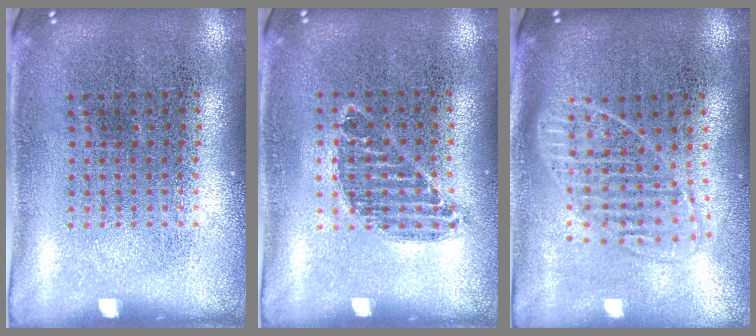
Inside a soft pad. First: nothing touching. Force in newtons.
{"total": 0.7, "press": 0.7, "slide": 0.2}
{"total": 1.7, "press": 1.4, "slide": 1.0}